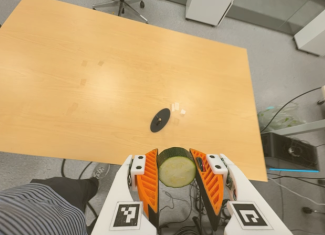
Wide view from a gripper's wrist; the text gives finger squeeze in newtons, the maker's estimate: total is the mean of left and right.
{"total": 11.0, "left": 9.8, "right": 12.1}